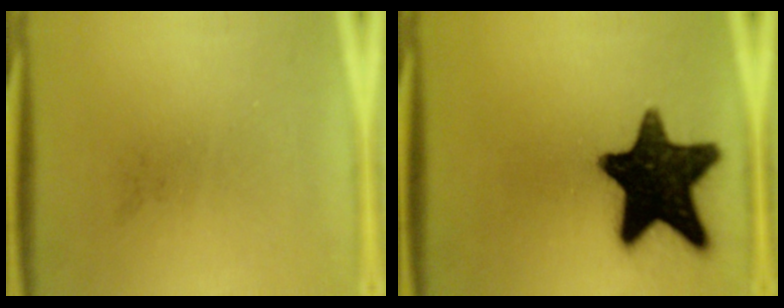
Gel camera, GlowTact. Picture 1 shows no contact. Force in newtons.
{"total": 17.6}